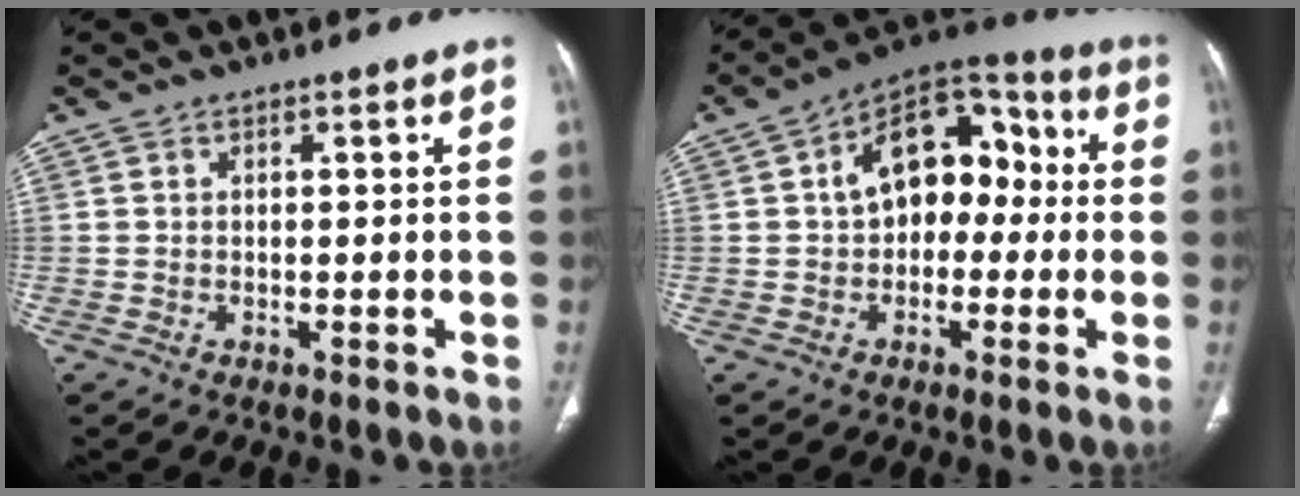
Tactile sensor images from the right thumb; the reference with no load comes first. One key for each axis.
{"total": 14.3, "fx": 0.5, "fy": 9.7, "fz": 10.5, "tx": -0.111, "ty": 0.049, "tz": -0.009}